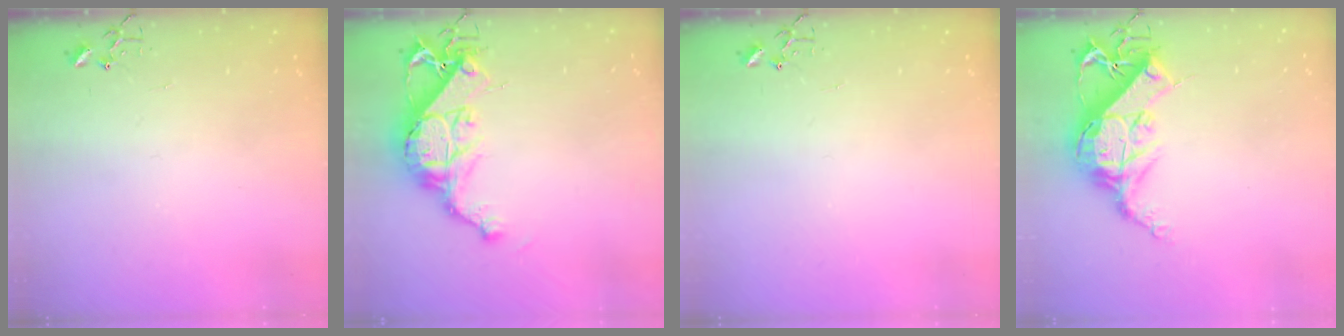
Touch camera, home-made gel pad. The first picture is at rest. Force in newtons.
{"total": 14.9, "press": 14.8, "slide": 1.0}
{"total": 0.0}
{"total": 13.9, "press": 13.8, "slide": 1.4}